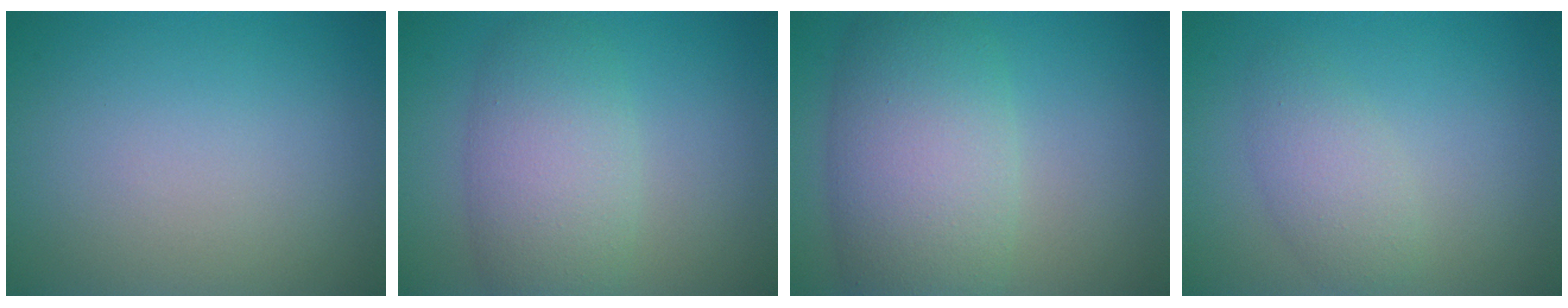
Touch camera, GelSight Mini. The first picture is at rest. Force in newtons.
{"total": 5.6, "press": 5.6, "slide": 0.2}
{"total": 8.4, "press": 8.4, "slide": 0.6}
{"total": 2.6, "press": 2.6, "slide": 0.1}